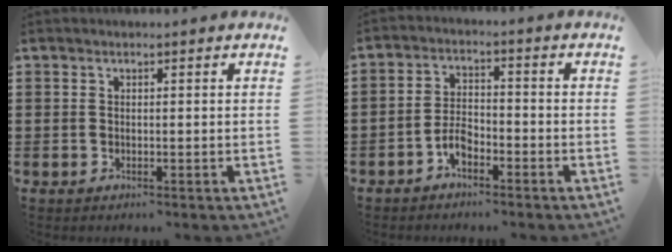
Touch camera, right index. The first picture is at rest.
{"total": 3.8, "force": [-2.3, 1.9, 2.3], "torque": [-0.057, 0.002, -0.049]}